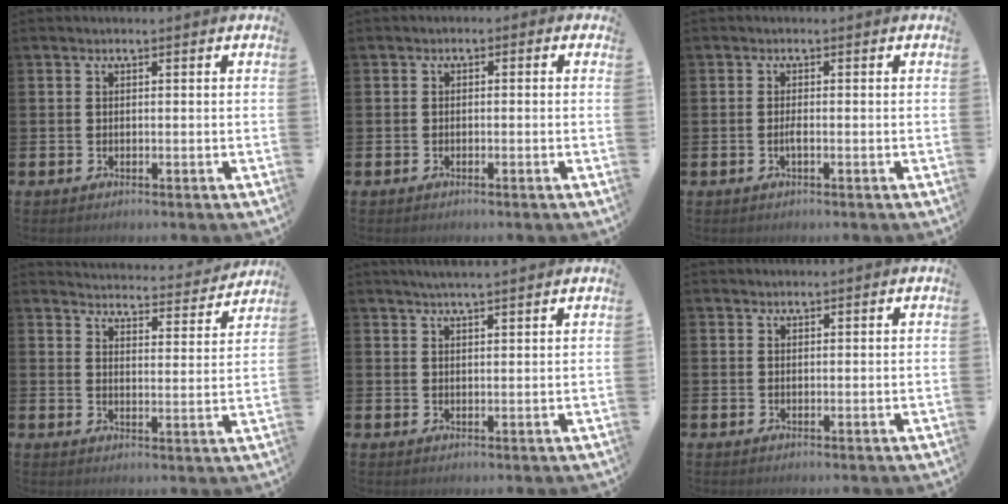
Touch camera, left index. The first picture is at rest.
{"total": 1.1, "force": [-0.8, 0.7, 0.2], "torque": [-0.006, 0.003, -0.019]}
{"total": 1.0, "force": [-0.3, 0.1, 0.9], "torque": [-0.024, 0.000, -0.005]}
{"total": 4.0, "force": [4.0, 0.4, 0.3], "torque": [-0.019, -0.038, 0.064]}
{"total": 3.1, "force": [2.9, -0.1, 0.9], "torque": [-0.020, -0.006, 0.052]}
{"total": 0.9, "force": [0.9, 0.3, -0.1], "torque": [0.009, -0.001, 0.015]}